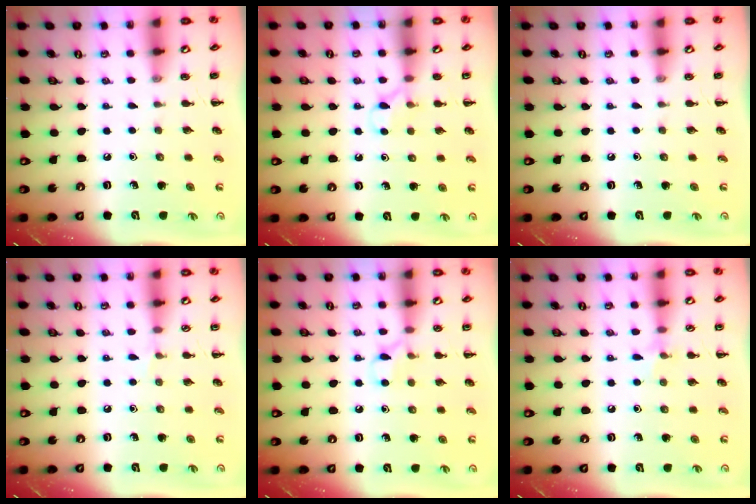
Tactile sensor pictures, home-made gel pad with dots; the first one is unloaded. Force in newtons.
{"total": 5.0, "press": 4.8, "slide": 1.6}
{"total": 0.0}
{"total": 3.3, "press": 3.0, "slide": 1.3}
{"total": 5.5, "press": 5.4, "slide": 1.3}
{"total": 5.7, "press": 5.4, "slide": 1.9}